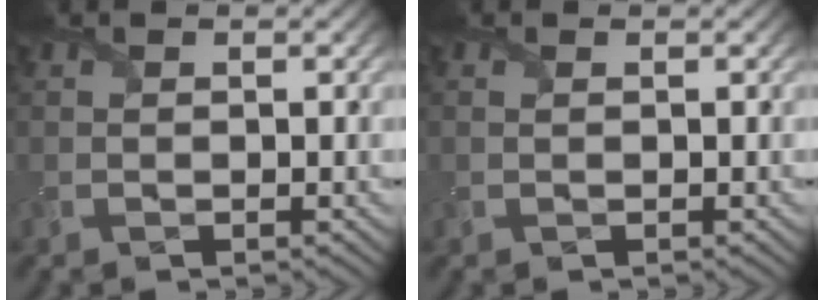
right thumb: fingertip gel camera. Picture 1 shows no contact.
{"total": 0.0}